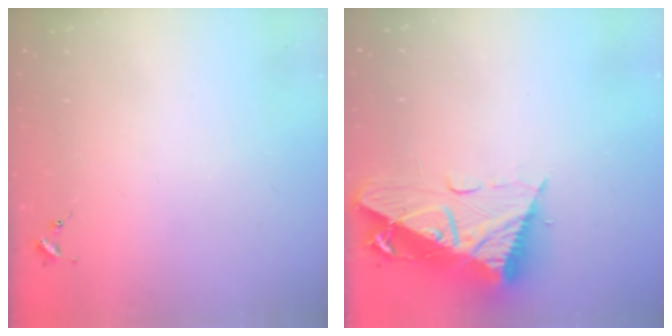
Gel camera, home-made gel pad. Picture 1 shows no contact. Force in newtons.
{"total": 16.6, "press": 16.5, "slide": 1.5}